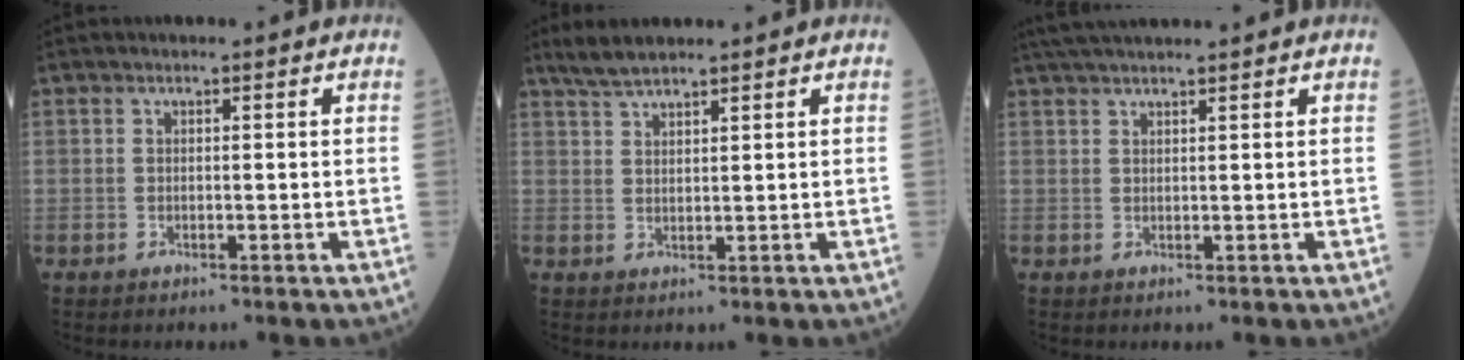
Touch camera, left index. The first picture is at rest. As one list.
[{"total": 3.6, "force": [3.3, 0.2, 1.6], "torque": [-0.040, 0.014, 0.068]}, {"total": 6.2, "force": [5.5, -0.4, 2.9], "torque": [-0.045, 0.034, 0.092]}]